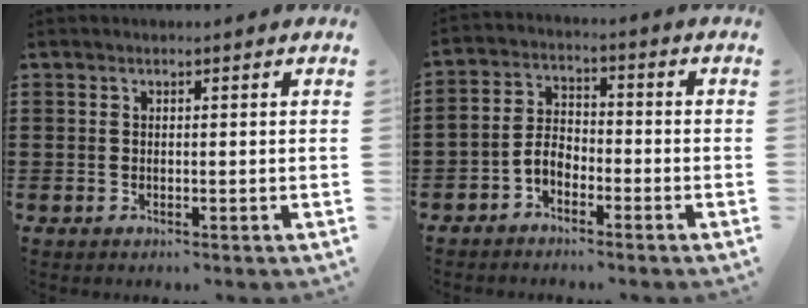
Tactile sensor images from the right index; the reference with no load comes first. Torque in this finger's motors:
{"motor_torque": [1.10, 1.04, 0.46, 0.09]}